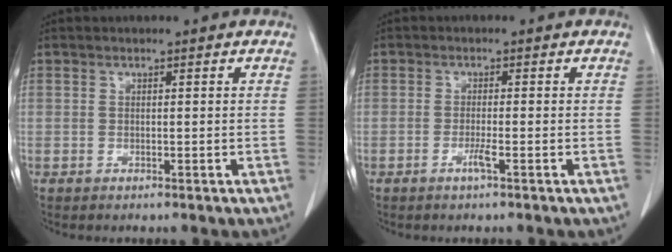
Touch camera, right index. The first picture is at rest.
{"total": 1.7, "force": [-0.9, -0.2, 1.5], "torque": [-0.031, -0.003, -0.017]}